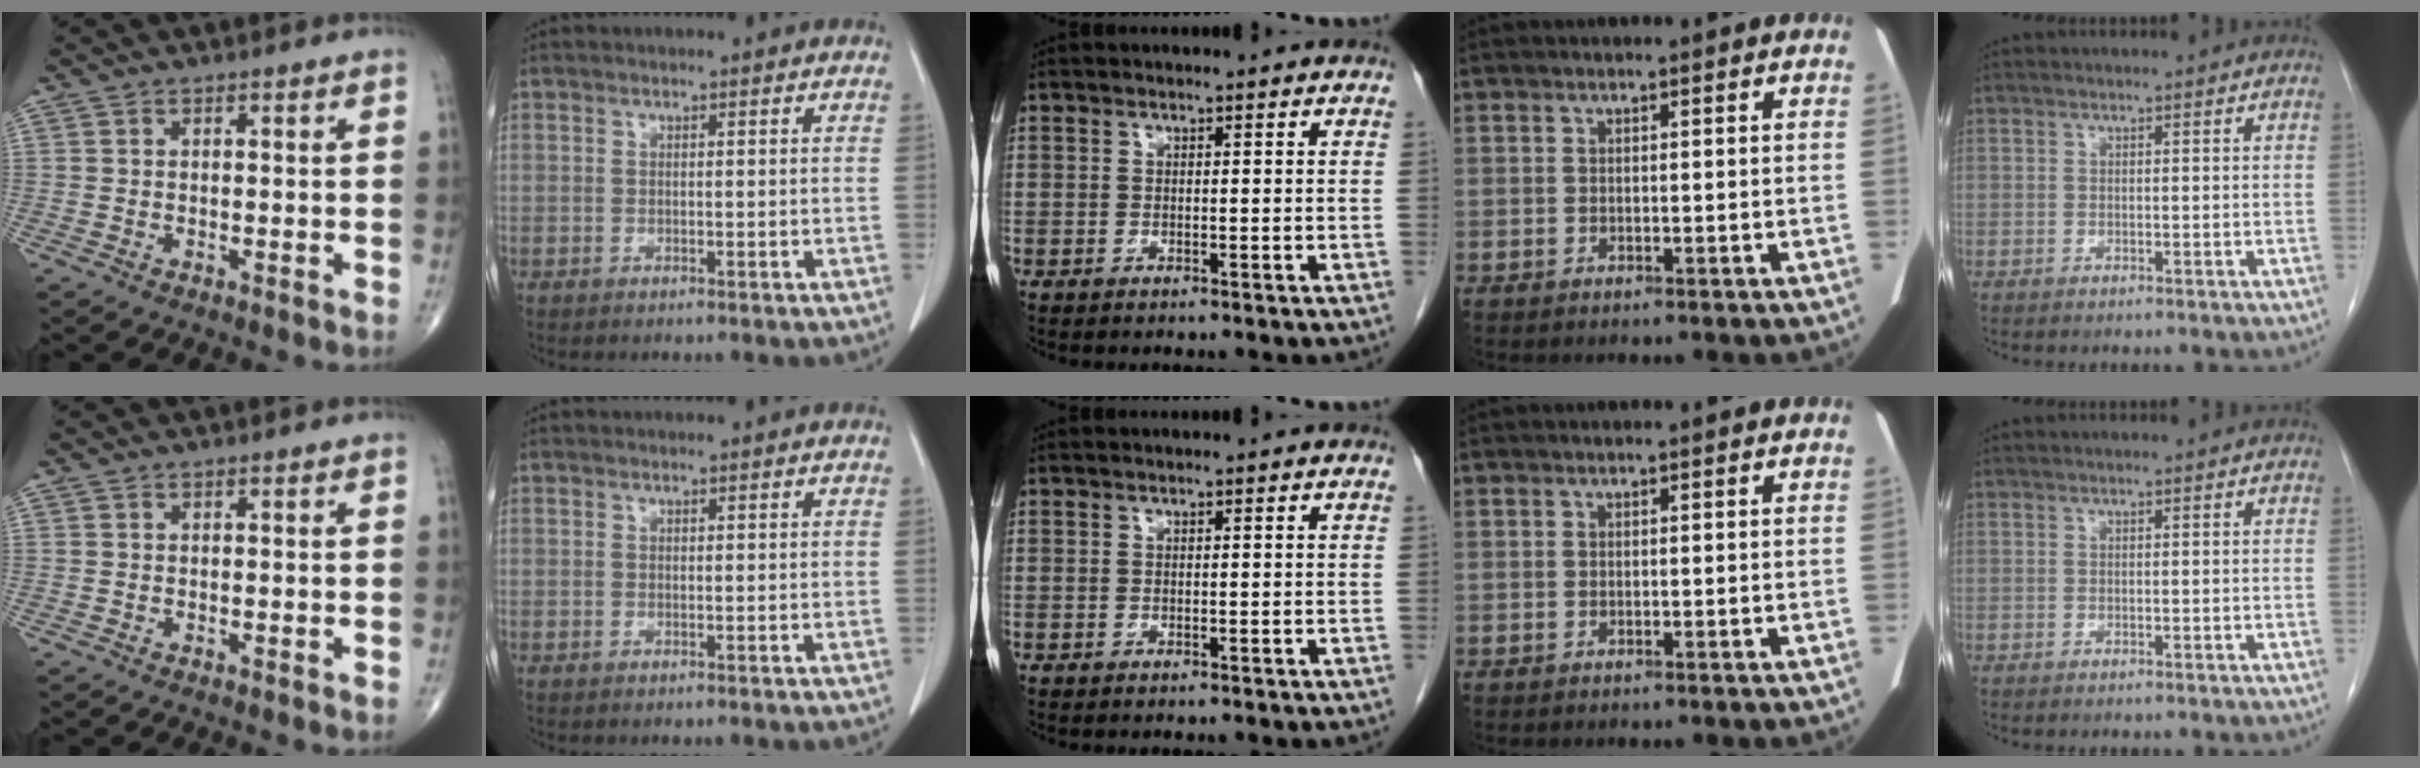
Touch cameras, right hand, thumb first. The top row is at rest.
{}